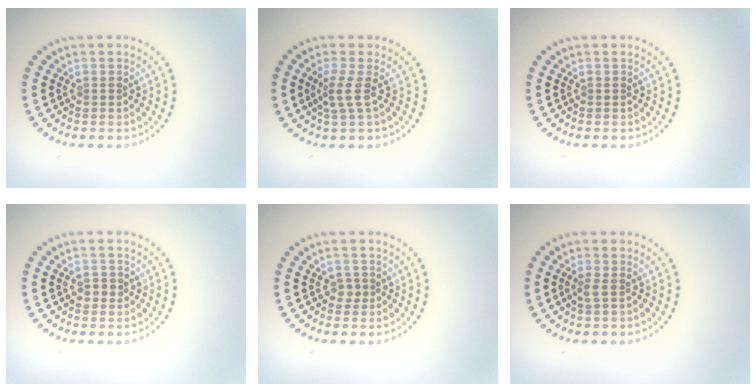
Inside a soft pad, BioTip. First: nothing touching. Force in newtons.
{"total": 1.9, "press": 1.4, "slide": 1.3}
{"total": 0.0}
{"total": 1.1, "press": 1.0, "slide": 0.3}
{"total": 0.9, "press": 0.8, "slide": 0.5}
{"total": 0.9, "press": 0.6, "slide": 0.7}